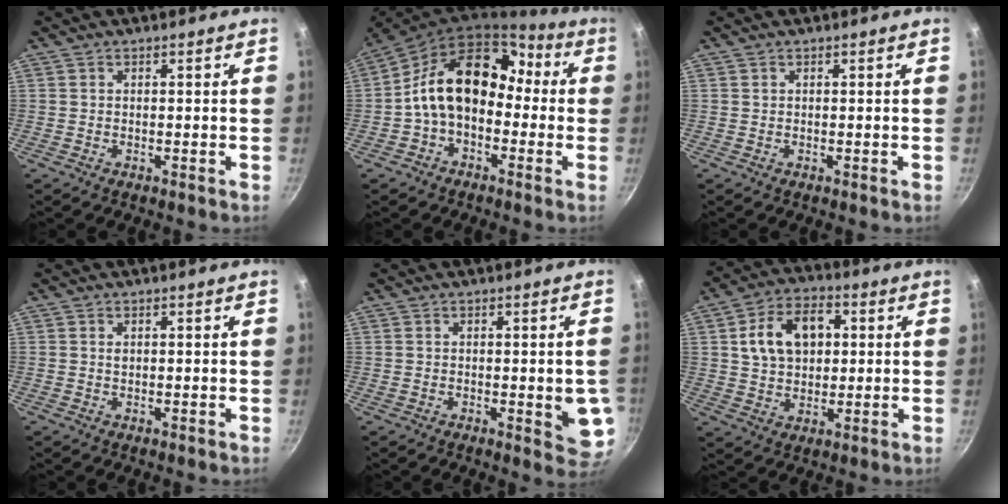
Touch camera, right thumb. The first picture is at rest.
{"total": 16.4, "force": [-0.7, 11.7, 11.4], "torque": [-0.157, 0.059, -0.029]}
{"total": 0.0}
{"total": 0.6, "force": [0.2, 0.4, 0.4], "torque": [-0.006, -0.001, 0.004]}
{"total": 7.1, "force": [-0.8, 2.5, 6.7], "torque": [-0.062, -0.010, -0.008]}
{"total": 12.4, "force": [2.7, 8.7, 8.3], "torque": [-0.115, 0.010, 0.040]}